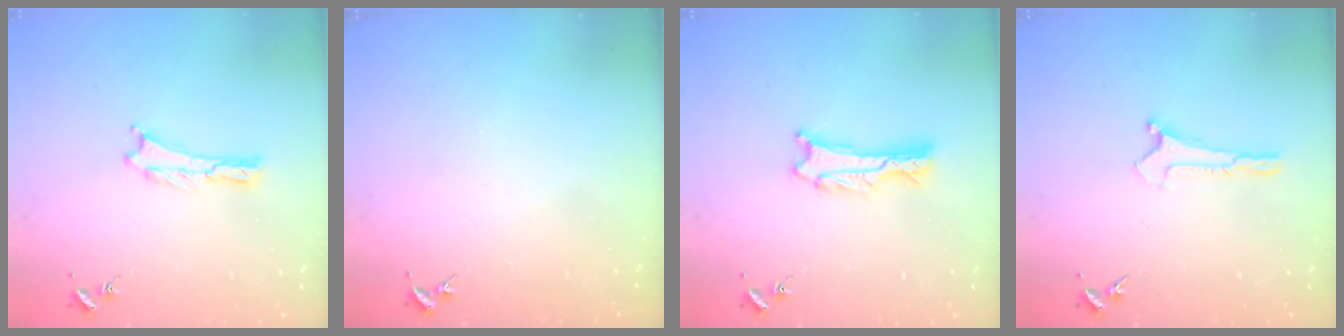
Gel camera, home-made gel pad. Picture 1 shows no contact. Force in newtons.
{"total": 0.0}
{"total": 1.2, "press": 1.2, "slide": 0.1}
{"total": 0.0}